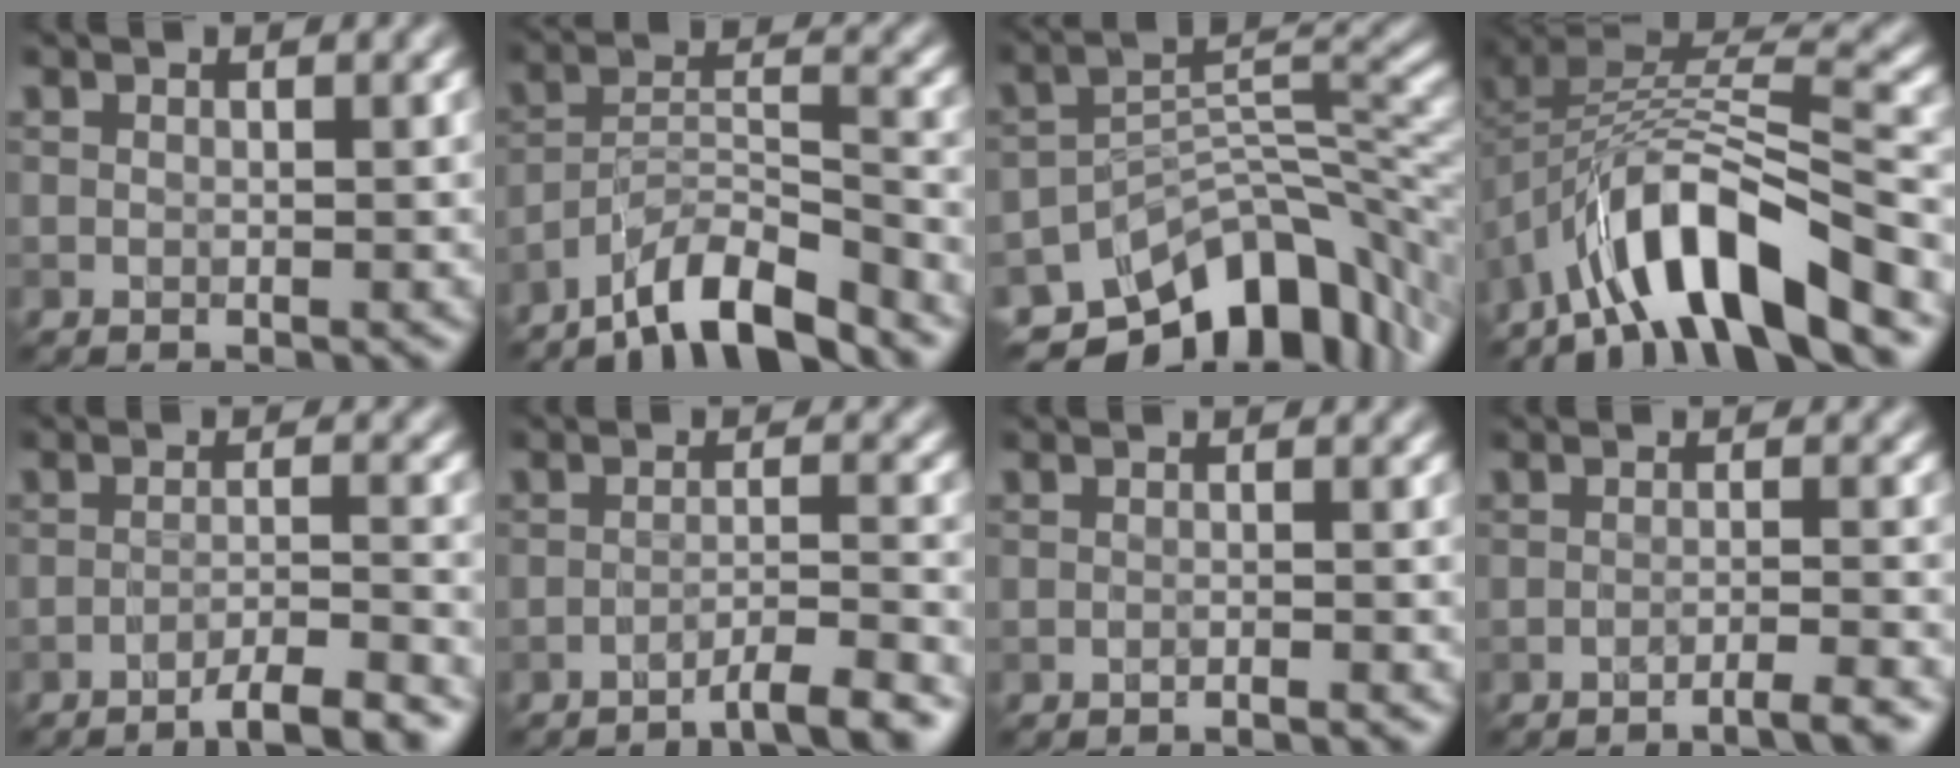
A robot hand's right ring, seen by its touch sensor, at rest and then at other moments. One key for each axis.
{"total": 7.4, "fx": -6.3, "fy": 1.2, "fz": 3.8, "tx": -0.058, "ty": 0.006, "tz": -0.116}
{"total": 10.3, "fx": -6.9, "fy": 5.3, "fz": 5.4, "tx": -0.069, "ty": -0.004, "tz": -0.119}
{"total": 9.9, "fx": -6.6, "fy": 2.8, "fz": 6.9, "tx": -0.102, "ty": 0.015, "tz": -0.118}
{"total": 4.4, "fx": -3.4, "fy": 0.4, "fz": 2.8, "tx": -0.035, "ty": 0.011, "tz": -0.058}
{"total": 4.0, "fx": -3.0, "fy": 0.4, "fz": 2.6, "tx": -0.031, "ty": 0.011, "tz": -0.054}
{"total": 0.8, "fx": -0.7, "fy": -0.1, "fz": 0.4, "tx": -0.006, "ty": 0.002, "tz": -0.013}
{"total": 3.0, "fx": -2.3, "fy": 0.3, "fz": 2.0, "tx": -0.023, "ty": 0.010, "tz": -0.041}